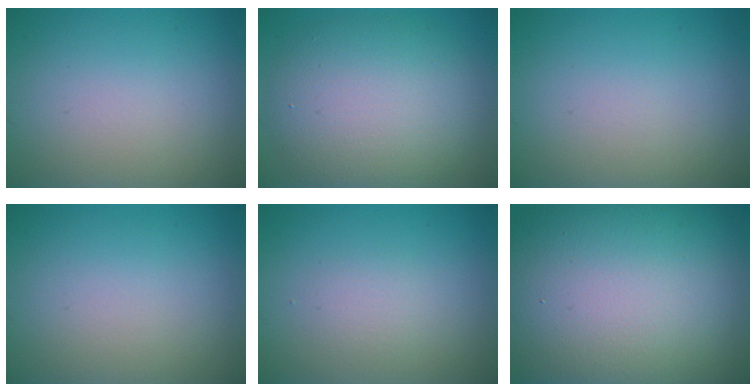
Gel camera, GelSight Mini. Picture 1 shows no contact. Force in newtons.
{"total": 8.3, "press": 8.3, "slide": 0.3}
{"total": 0.0}
{"total": 0.0}
{"total": 1.3, "press": 1.3, "slide": 0.1}
{"total": 20.1, "press": 20.1, "slide": 1.0}